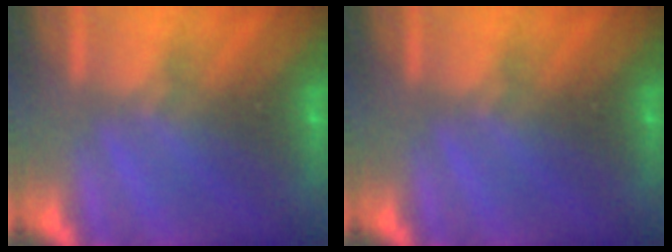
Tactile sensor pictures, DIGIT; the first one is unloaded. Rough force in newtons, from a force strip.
{"total": 0.0}